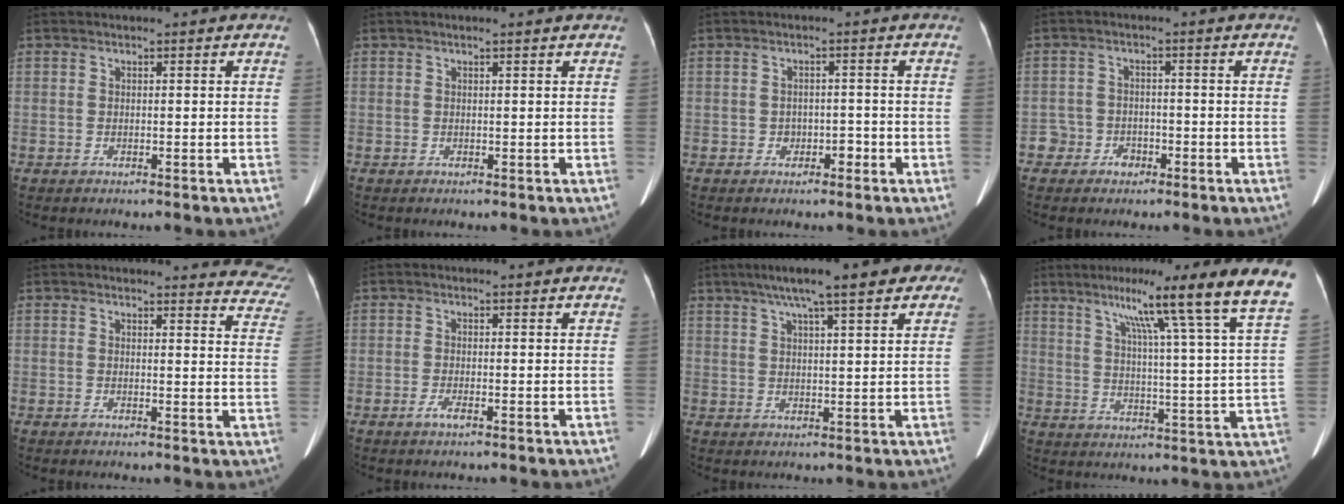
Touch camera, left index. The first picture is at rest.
{"total": 0.5, "force": [0.4, 0.2, 0.2], "torque": [-0.008, 0.016, 0.006]}
{"total": 1.9, "force": [-0.9, 1.4, 0.7], "torque": [-0.006, 0.008, -0.012]}
{"total": 3.1, "force": [-1.7, 2.6, 0.2], "torque": [0.004, 0.013, -0.030]}
{"total": 12.7, "force": [12.4, 2.3, 1.5], "torque": [0.035, -0.076, 0.087]}
{"total": 1.2, "force": [-0.6, 0.2, 1.0], "torque": [-0.020, -0.001, -0.012]}
{"total": 13.5, "force": [8.9, 2.6, 9.9], "torque": [-0.149, 0.045, 0.119]}
{"total": 21.3, "force": [16.8, -2.4, 12.9], "torque": [-0.195, -0.035, 0.213]}